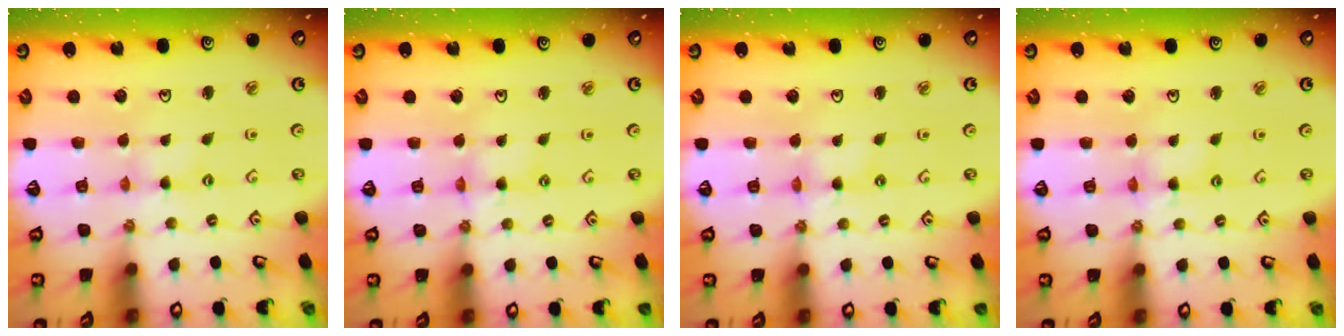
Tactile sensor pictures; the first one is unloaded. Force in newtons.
{"total": 1.2, "press": 1.2, "slide": 0.3}
{"total": 1.0, "press": 0.9, "slide": 0.2}
{"total": 2.8, "press": 2.8, "slide": 0.3}